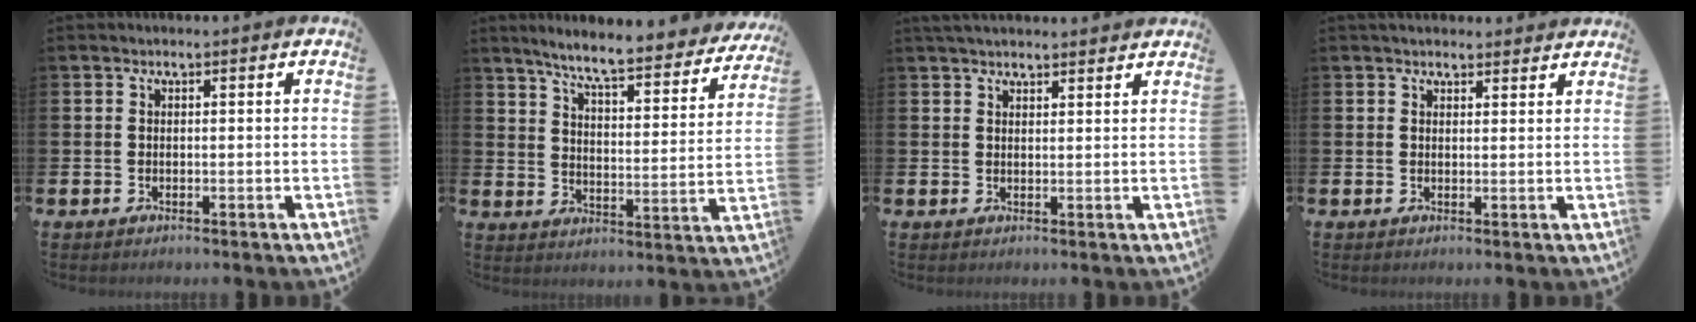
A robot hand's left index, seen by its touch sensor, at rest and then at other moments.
{"total": 7.2, "force": [6.5, 0.5, 3.0], "torque": [-0.080, -0.047, 0.107]}
{"total": 2.7, "force": [2.6, 0.6, 0.6], "torque": [-0.009, -0.009, 0.046]}
{"total": 2.1, "force": [2.0, 0.6, 0.2], "torque": [0.002, -0.007, 0.035]}